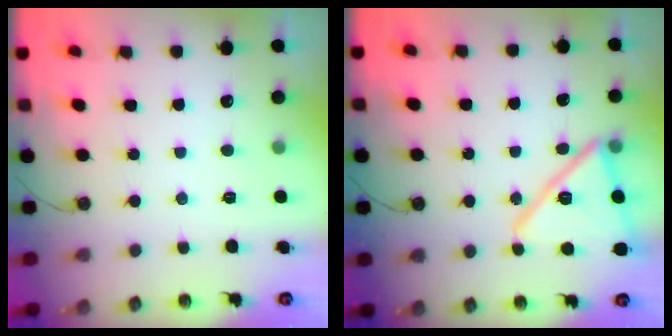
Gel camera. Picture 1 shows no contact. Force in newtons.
{"total": 16.5, "press": 16.4, "slide": 1.0}